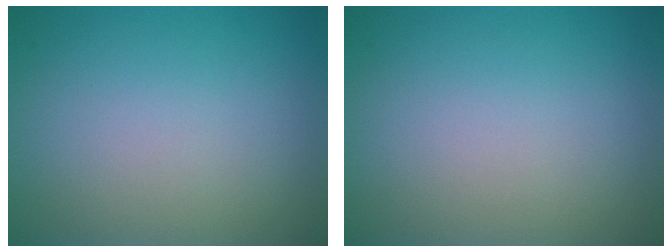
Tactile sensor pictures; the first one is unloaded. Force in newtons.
{"total": 0.0}